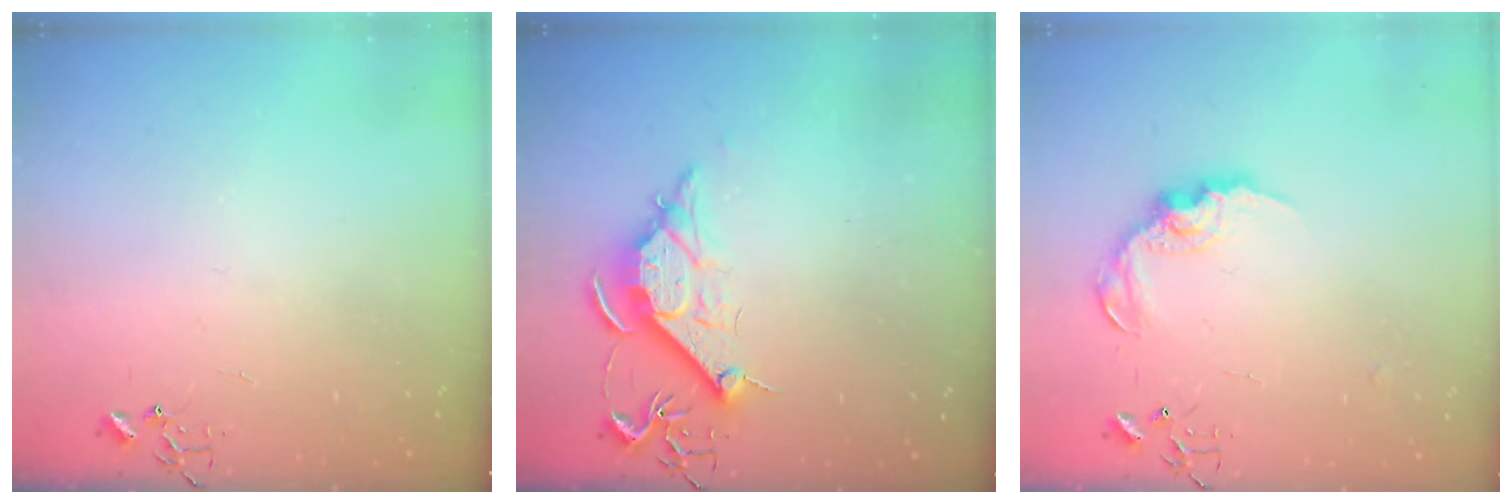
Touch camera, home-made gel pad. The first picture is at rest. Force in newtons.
{"total": 11.6, "press": 11.6, "slide": 0.9}
{"total": 12.2, "press": 12.2, "slide": 0.5}